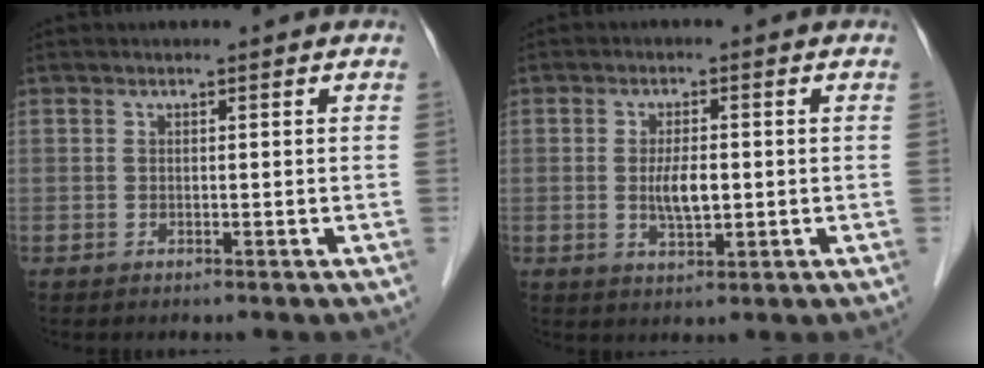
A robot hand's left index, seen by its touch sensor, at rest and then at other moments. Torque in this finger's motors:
{"motor_torque": [0.11, 0.06, 0.13, 0.07]}